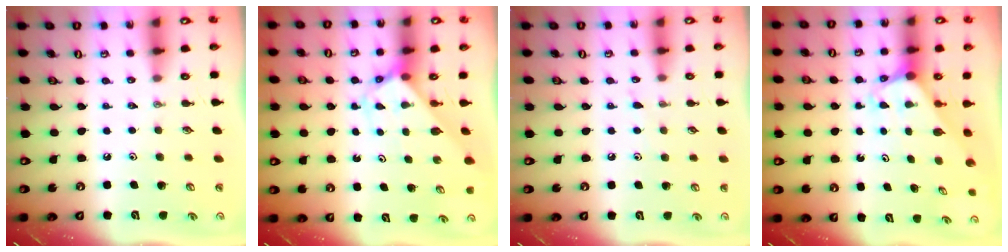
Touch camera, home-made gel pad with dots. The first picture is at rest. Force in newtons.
{"total": 2.7, "press": 2.7, "slide": 0.2}
{"total": 2.7, "press": 2.7, "slide": 0.3}
{"total": 2.0, "press": 2.0, "slide": 0.1}